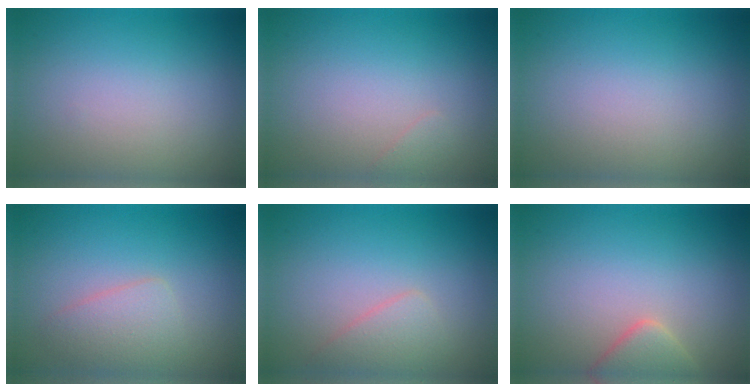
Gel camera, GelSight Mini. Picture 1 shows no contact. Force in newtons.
{"total": 0.5, "press": 0.5, "slide": 0.1}
{"total": 0.0}
{"total": 2.4, "press": 2.4, "slide": 0.1}
{"total": 1.8, "press": 1.8, "slide": 0.1}
{"total": 2.5, "press": 2.5, "slide": 0.2}